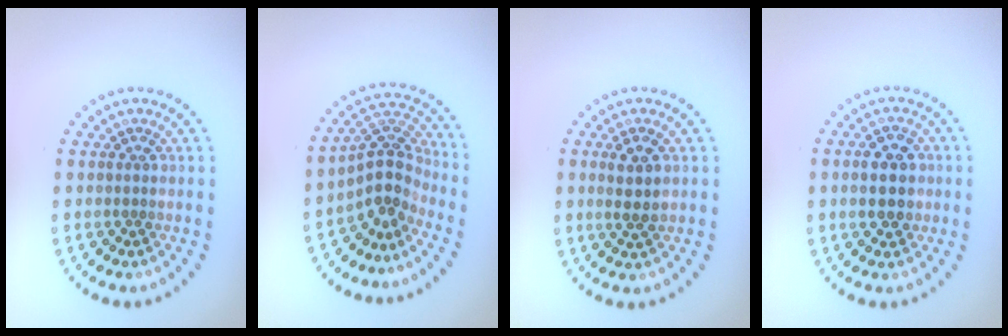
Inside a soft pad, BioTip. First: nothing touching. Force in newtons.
{"total": 3.7, "press": 2.7, "slide": 2.5}
{"total": 2.3, "press": 2.1, "slide": 0.8}
{"total": 4.3, "press": 4.3, "slide": 0.2}